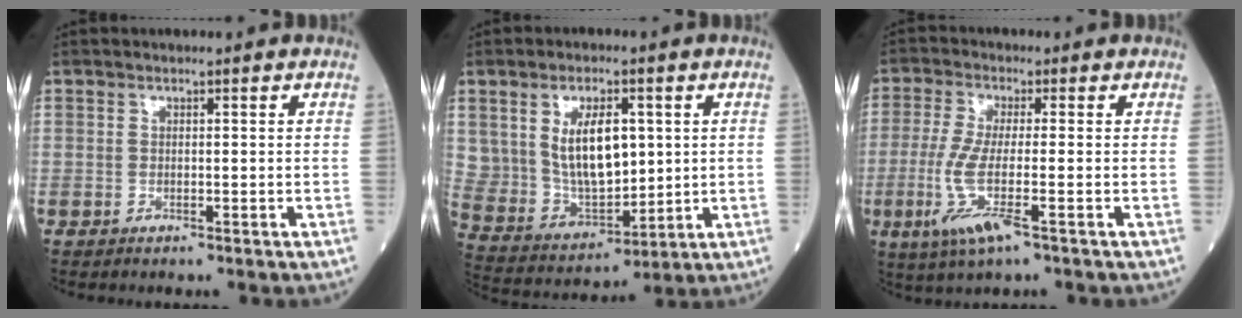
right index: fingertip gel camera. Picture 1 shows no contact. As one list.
[{"total": 11.6, "force": [2.9, 6.0, 9.5], "torque": [-0.184, 0.008, 0.069]}, {"total": 7.9, "force": [-2.9, 0.4, 7.4], "torque": [-0.165, -0.025, -0.064]}]